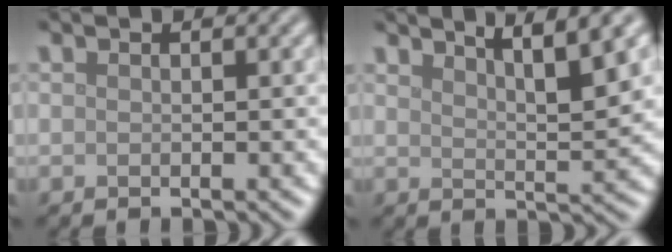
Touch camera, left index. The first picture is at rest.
{"total": 5.0, "force": [3.4, 0.9, 3.6], "torque": [-0.041, 0.006, 0.055]}